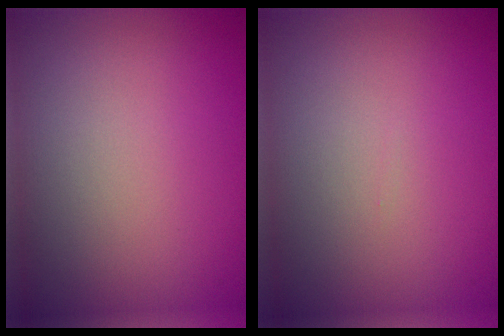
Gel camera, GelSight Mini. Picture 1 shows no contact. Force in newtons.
{"total": 0.0}